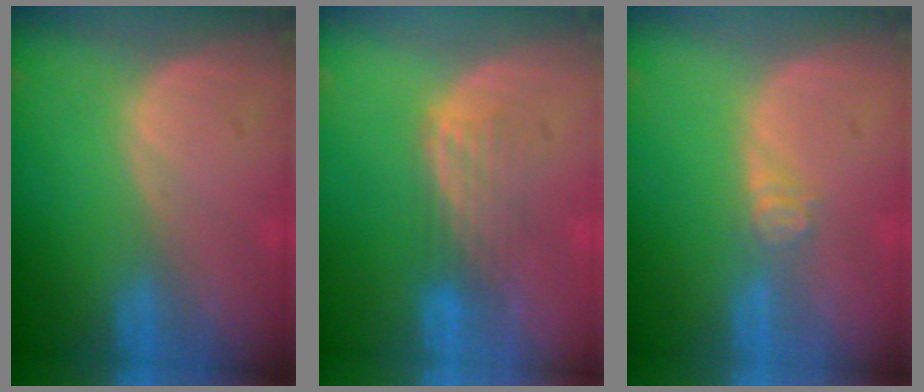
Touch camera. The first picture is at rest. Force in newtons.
{"total": 4.6, "press": 3.8, "slide": 2.6}
{"total": 2.7, "press": 2.2, "slide": 1.5}